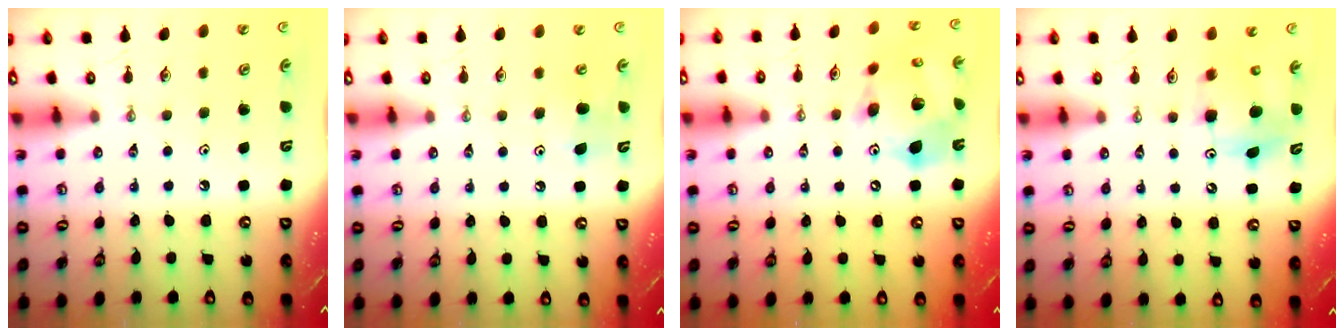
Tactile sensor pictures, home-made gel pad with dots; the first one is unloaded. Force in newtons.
{"total": 5.9, "press": 5.8, "slide": 1.1}
{"total": 17.3, "press": 17.1, "slide": 2.6}
{"total": 7.7, "press": 7.7, "slide": 0.4}